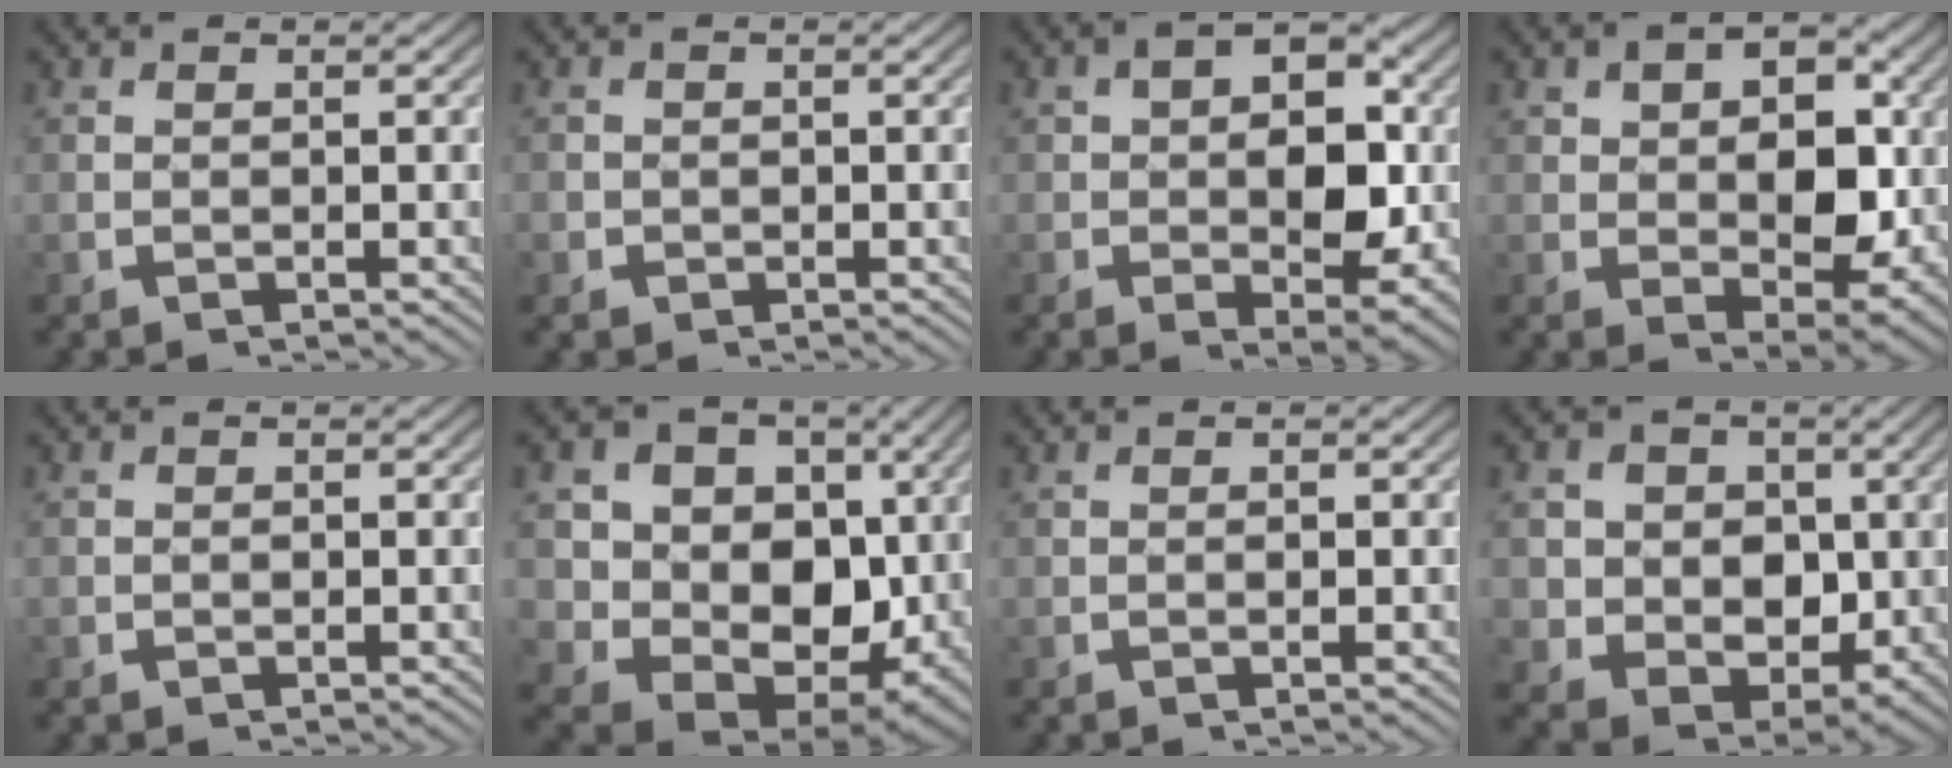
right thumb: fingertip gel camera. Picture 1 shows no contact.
{"total": 1.4, "force": [-0.4, 1.3, 0.2], "torque": [-0.001, -0.008, -0.008]}
{"total": 7.7, "force": [0.2, 5.0, 5.9], "torque": [-0.100, -0.027, 0.013]}
{"total": 8.7, "force": [1.0, 5.9, 6.3], "torque": [-0.109, -0.035, 0.030]}
{"total": 0.6, "force": [0.0, 0.6, 0.2], "torque": [-0.007, -0.007, 0.003]}
{"total": 19.0, "force": [-0.2, 15.0, 11.7], "torque": [-0.231, -0.061, 0.005]}
{"total": 0.6, "force": [0.1, 0.1, 0.5], "torque": [-0.011, -0.001, 0.004]}
{"total": 11.3, "force": [0.2, 9.3, 6.4], "torque": [-0.147, -0.061, 0.023]}